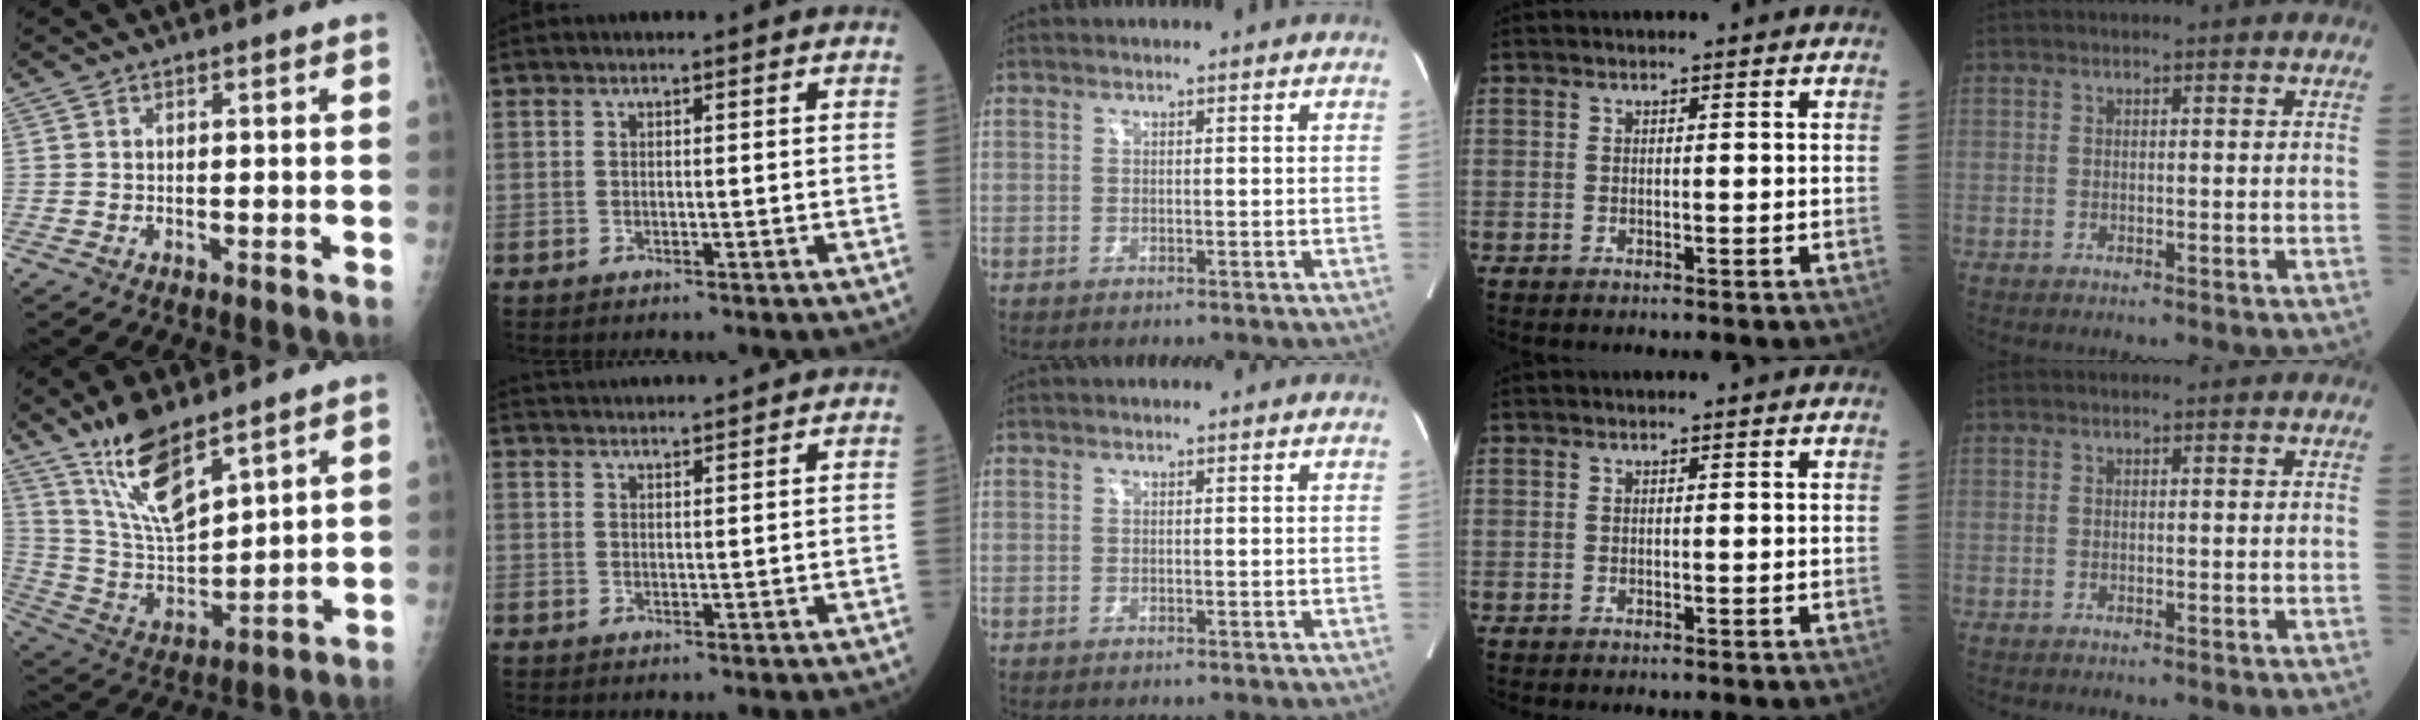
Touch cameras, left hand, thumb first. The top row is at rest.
{"thumb": {"total": 14.0, "force": [9.9, 4.4, 8.8], "torque": [-0.142, -0.062, 0.204]}, "index": {"total": 7.4, "force": [7.2, -0.4, 1.6], "torque": [-0.030, 0.031, 0.105]}}